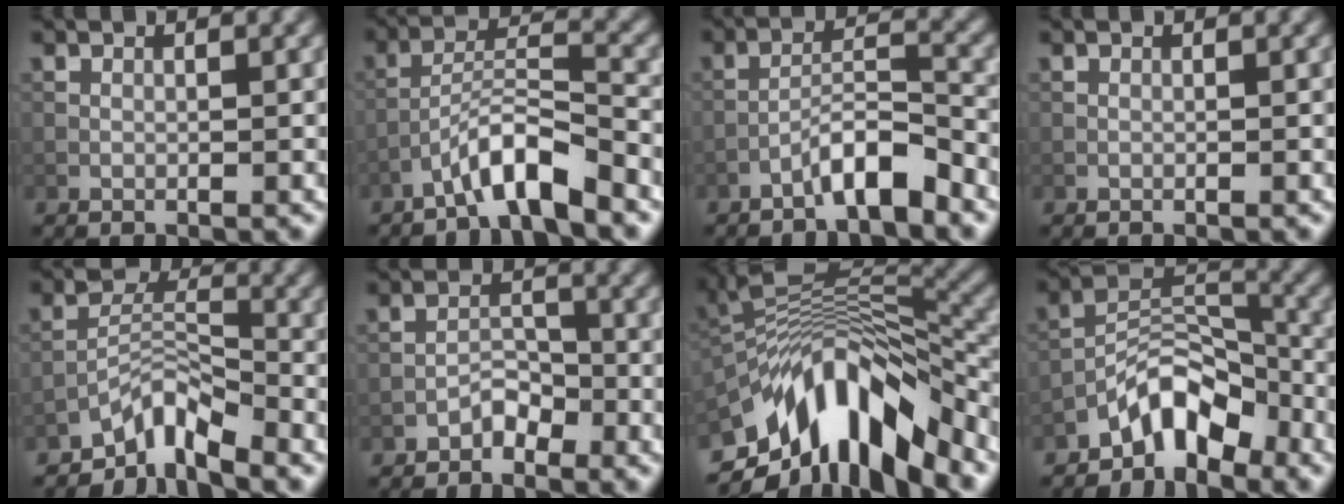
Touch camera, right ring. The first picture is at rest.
{"total": 5.0, "force": [-3.7, 0.7, 3.3], "torque": [-0.059, 0.015, -0.073]}
{"total": 4.3, "force": [-3.1, 0.7, 2.8], "torque": [-0.050, 0.016, -0.061]}
{"total": 0.0}
{"total": 3.8, "force": [-3.2, 1.1, 1.7], "torque": [-0.022, 0.012, -0.069]}
{"total": 1.9, "force": [-1.5, 0.9, 0.6], "torque": [-0.006, 0.010, -0.027]}
{"total": 12.5, "force": [-7.1, 5.0, 9.1], "torque": [-0.161, 0.023, -0.125]}
{"total": 5.3, "force": [-3.9, 2.3, 2.7], "torque": [-0.028, 0.013, -0.080]}